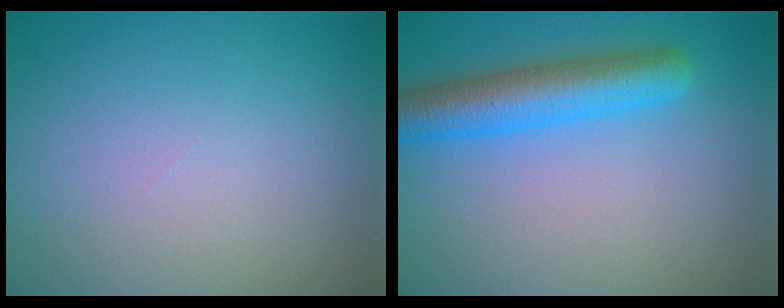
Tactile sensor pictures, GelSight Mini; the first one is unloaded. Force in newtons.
{"total": 5.3, "press": 5.3, "slide": 0.3}